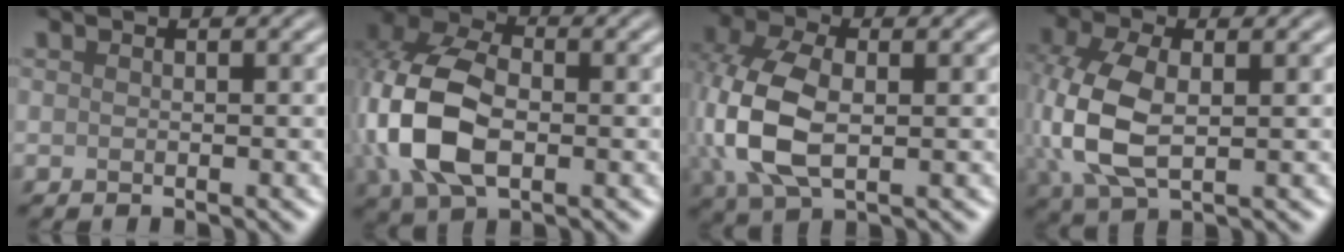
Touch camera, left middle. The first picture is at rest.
{"total": 10.3, "force": [-1.7, 6.7, 7.6], "torque": [-0.193, -0.007, -0.042]}
{"total": 8.6, "force": [-0.2, 5.3, 6.7], "torque": [-0.177, 0.001, -0.005]}
{"total": 7.5, "force": [0.1, 4.5, 6.0], "torque": [-0.153, 0.001, 0.001]}